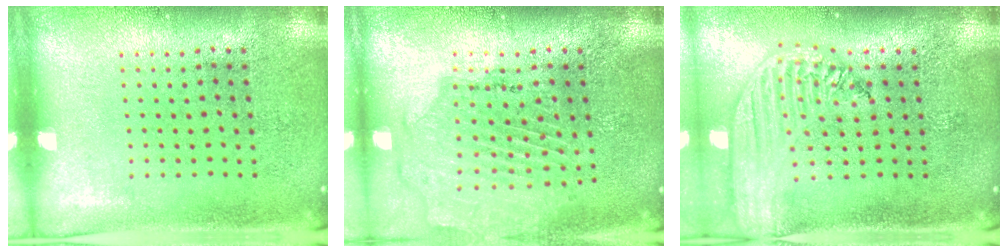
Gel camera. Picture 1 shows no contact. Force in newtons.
{"total": 1.6, "press": 1.5, "slide": 0.3}
{"total": 2.6, "press": 2.1, "slide": 1.5}